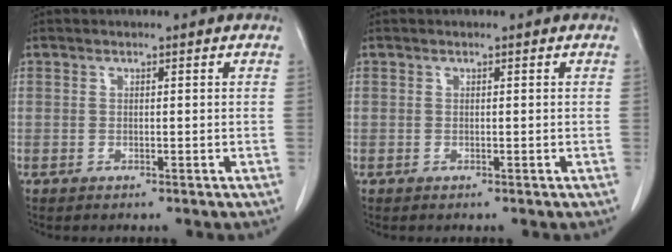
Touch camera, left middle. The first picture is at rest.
{"total": 0.0}